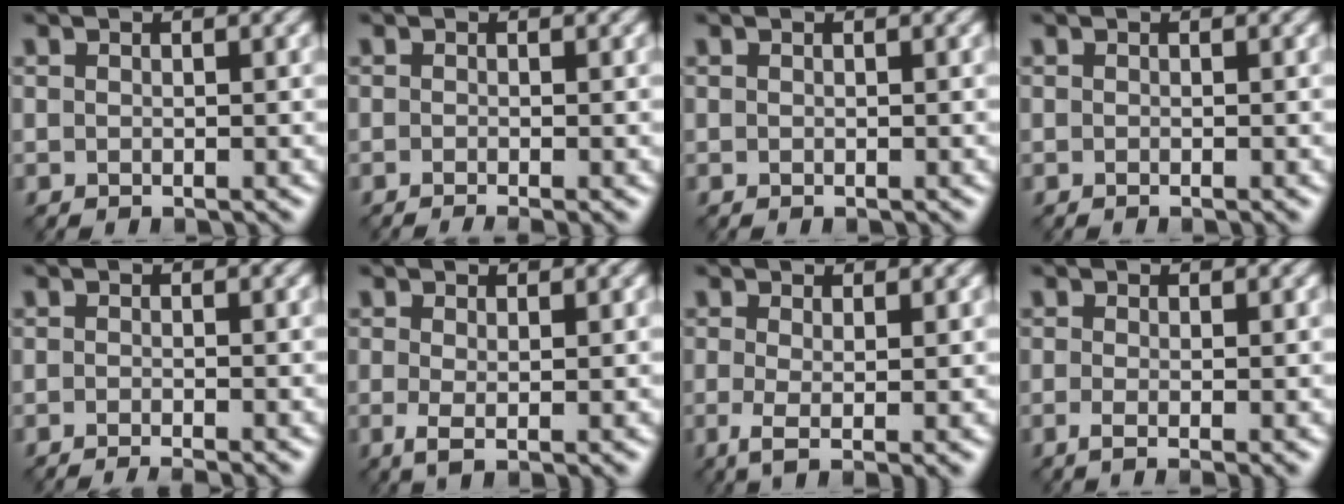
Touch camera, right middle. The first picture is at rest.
{"total": 1.8, "force": [-0.7, 0.5, 1.6], "torque": [-0.013, -0.010, -0.014]}
{"total": 0.0}
{"total": 0.5, "force": [-0.2, 0.1, 0.4], "torque": [-0.004, -0.004, -0.005]}
{"total": 2.4, "force": [-1.4, 0.5, 1.9], "torque": [-0.016, -0.004, -0.027]}
{"total": 1.8, "force": [0.0, 0.4, 1.8], "torque": [-0.036, -0.005, 0.000]}
{"total": 2.8, "force": [-0.2, 0.6, 2.7], "torque": [-0.052, -0.008, -0.004]}
{"total": 2.3, "force": [-0.3, 0.6, 2.2], "torque": [-0.034, -0.007, -0.008]}